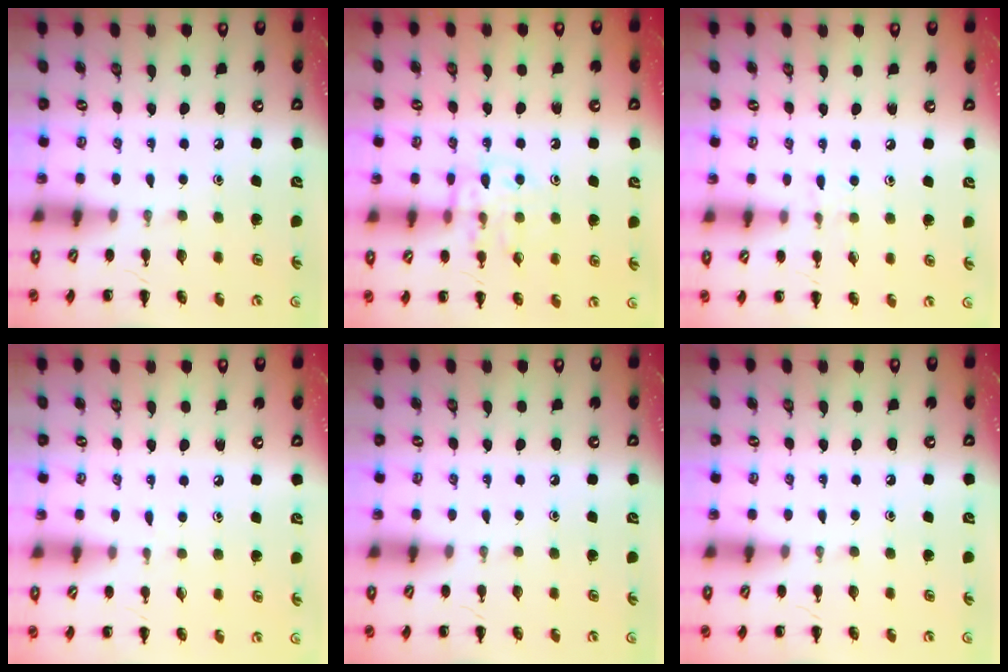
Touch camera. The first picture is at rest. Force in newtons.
{"total": 11.5, "press": 11.4, "slide": 1.2}
{"total": 5.8, "press": 5.5, "slide": 1.9}
{"total": 3.3, "press": 2.9, "slide": 1.6}
{"total": 0.0}
{"total": 0.0}